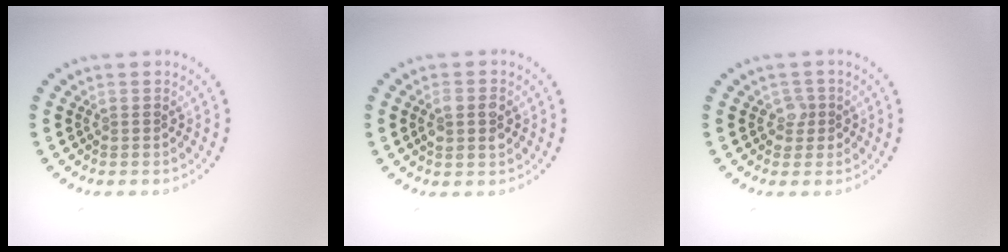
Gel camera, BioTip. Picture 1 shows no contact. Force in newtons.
{"total": 2.2, "press": 2.2, "slide": 0.3}
{"total": 1.6, "press": 1.4, "slide": 0.9}